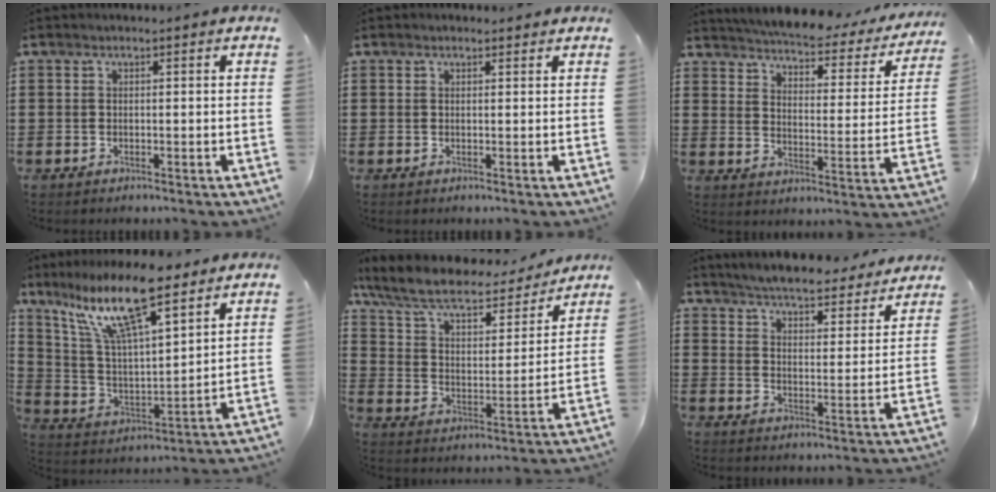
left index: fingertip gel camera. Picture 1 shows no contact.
{"total": 0.6, "force": [0.5, 0.3, 0.2], "torque": [-0.006, 0.002, 0.010]}
{"total": 4.1, "force": [4.0, 0.1, 1.0], "torque": [-0.043, -0.034, 0.062]}
{"total": 13.8, "force": [9.5, 3.1, 9.5], "torque": [-0.209, -0.030, 0.168]}
{"total": 8.7, "force": [7.0, 2.5, 4.4], "torque": [-0.114, -0.038, 0.118]}
{"total": 5.2, "force": [5.1, -0.3, 0.8], "torque": [-0.042, -0.037, 0.085]}